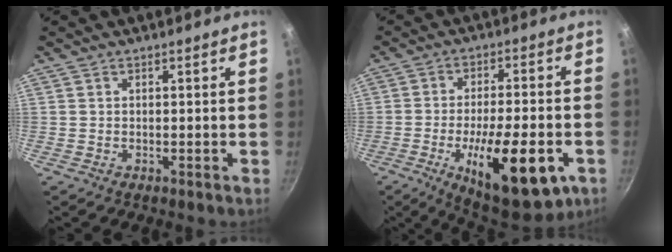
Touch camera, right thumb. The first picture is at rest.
{"total": 19.6, "force": [-7.2, 6.8, 16.9], "torque": [-0.234, 0.016, -0.099]}